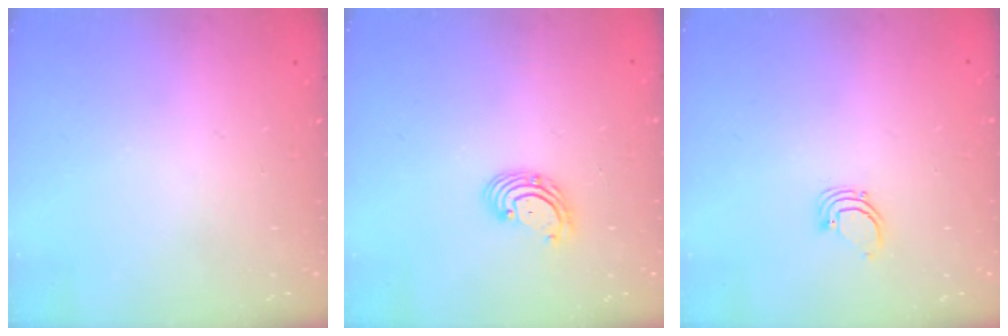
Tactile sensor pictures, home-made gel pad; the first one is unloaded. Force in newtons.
{"total": 2.7, "press": 2.7, "slide": 0.3}
{"total": 2.5, "press": 2.5, "slide": 0.1}